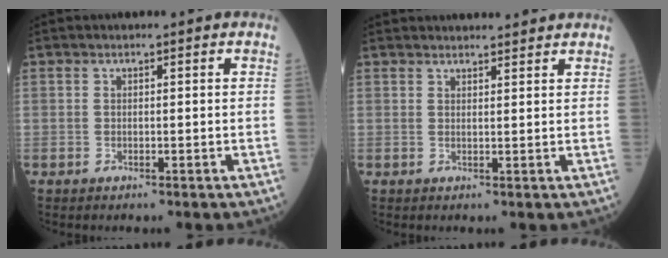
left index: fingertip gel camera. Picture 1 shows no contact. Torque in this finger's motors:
{"motor_torque": [0.21, -1.93, 0.31, 0.07]}